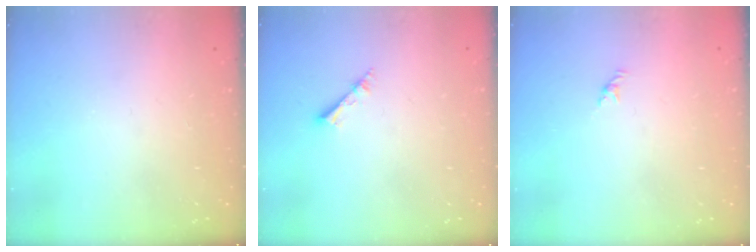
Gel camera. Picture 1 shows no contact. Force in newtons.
{"total": 2.2, "press": 2.2, "slide": 0.3}
{"total": 1.1, "press": 1.0, "slide": 0.5}